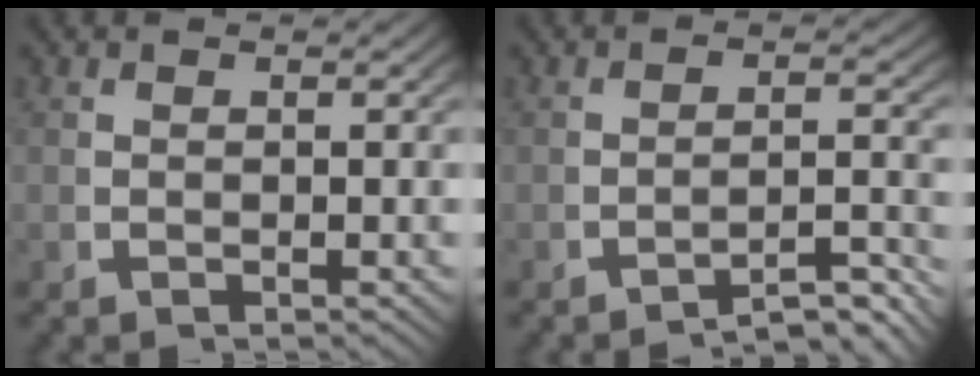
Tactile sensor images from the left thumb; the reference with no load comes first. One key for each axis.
{"total": 4.4, "fx": -3.4, "fy": 1.1, "fz": 2.5, "tx": -0.032, "ty": -0.010, "tz": -0.051}